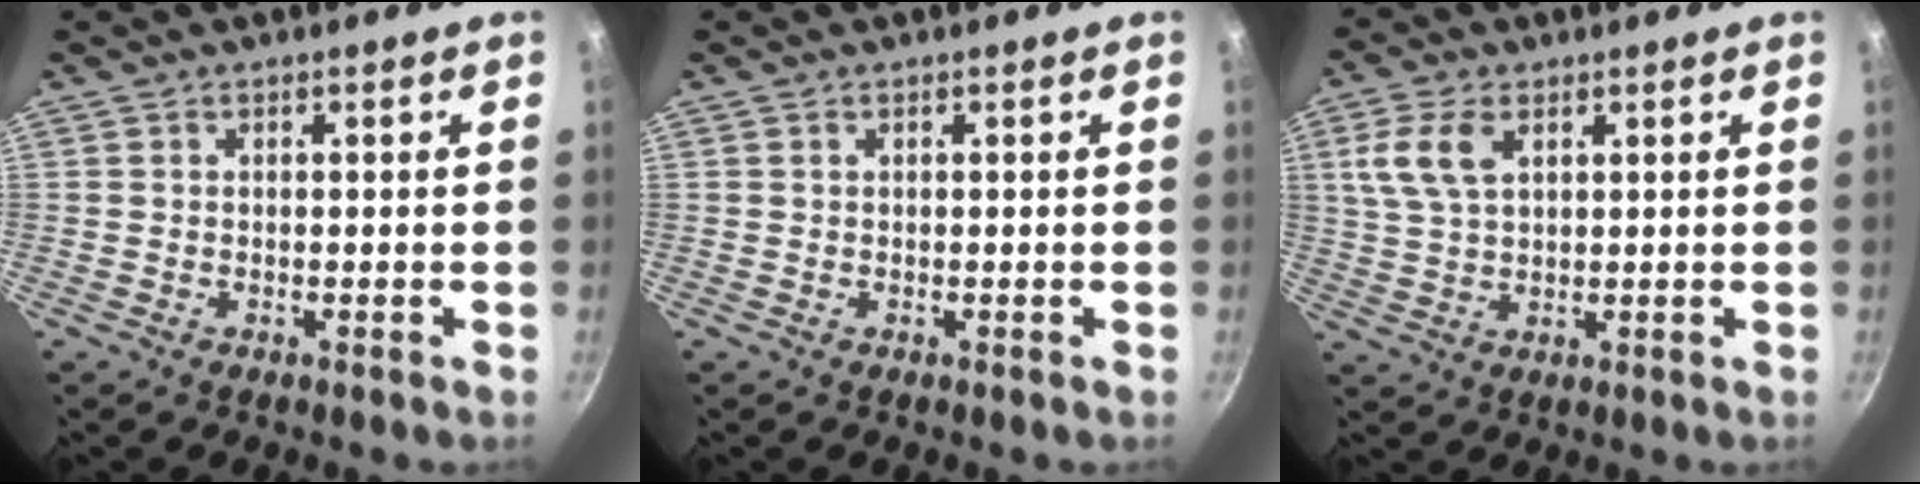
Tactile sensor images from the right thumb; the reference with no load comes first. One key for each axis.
{"total": 0.0}
{"total": 7.6, "fx": 2.9, "fy": 4.4, "fz": 5.5, "tx": -0.107, "ty": 0.001, "tz": 0.058}